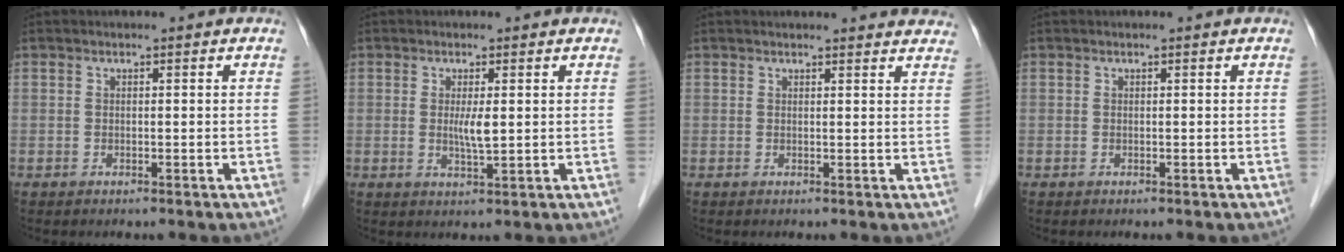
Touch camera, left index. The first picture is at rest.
{"total": 2.8, "force": [0.3, 0.3, 2.8], "torque": [-0.054, -0.005, 0.007]}
{"total": 10.2, "force": [9.8, 1.5, 2.4], "torque": [-0.007, 0.009, 0.089]}
{"total": 0.0}